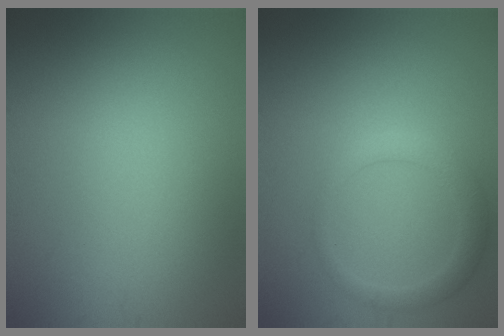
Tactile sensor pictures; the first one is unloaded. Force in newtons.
{"total": 2.4, "press": 2.4, "slide": 0.1}